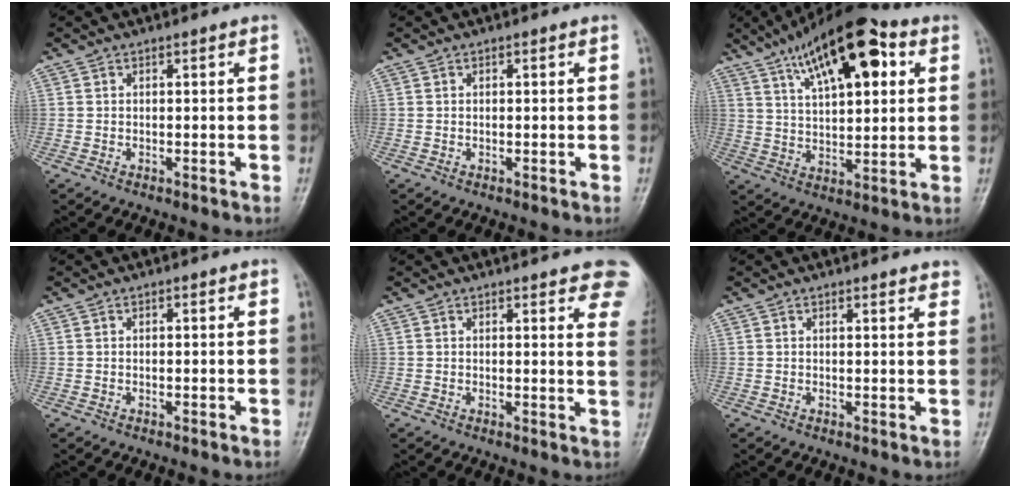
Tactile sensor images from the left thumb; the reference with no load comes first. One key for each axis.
{"total": 0.0}
{"total": 18.4, "fx": 8.1, "fy": 7.4, "fz": 14.7, "tx": -0.203, "ty": -0.008, "tz": 0.130}
{"total": 0.0}
{"total": 9.6, "fx": 6.8, "fy": 2.7, "fz": 6.2, "tx": -0.042, "ty": -0.023, "tz": 0.065}
{"total": 2.4, "fx": 2.1, "fy": 0.6, "fz": 1.0, "tx": 0.001, "ty": -0.006, "tz": 0.020}